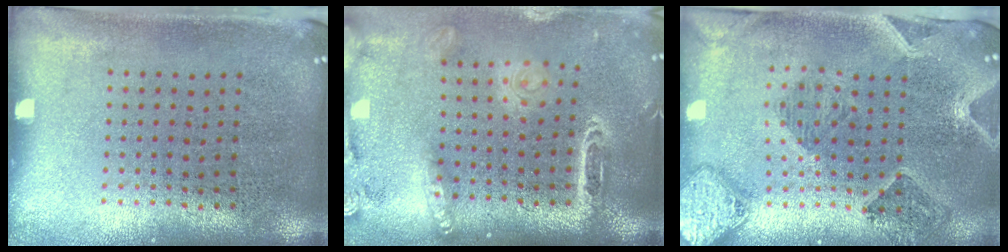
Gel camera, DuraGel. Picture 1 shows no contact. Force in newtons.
{"total": 2.4, "press": 1.9, "slide": 1.5}
{"total": 1.6, "press": 1.5, "slide": 0.3}